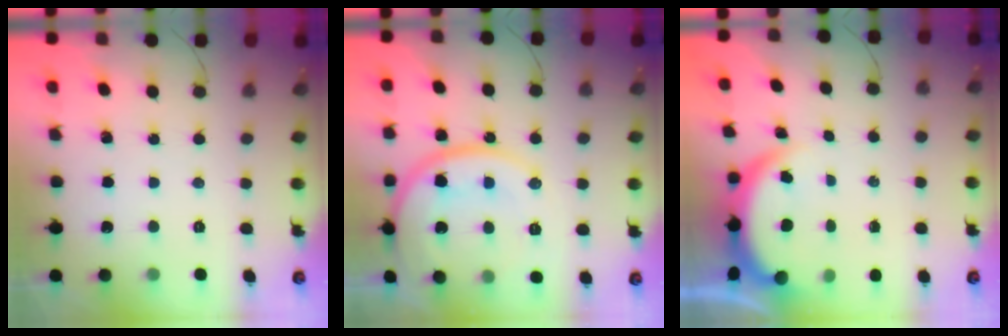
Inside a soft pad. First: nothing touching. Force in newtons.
{"total": 19.1, "press": 19.0, "slide": 2.5}
{"total": 3.8, "press": 3.8, "slide": 0.1}